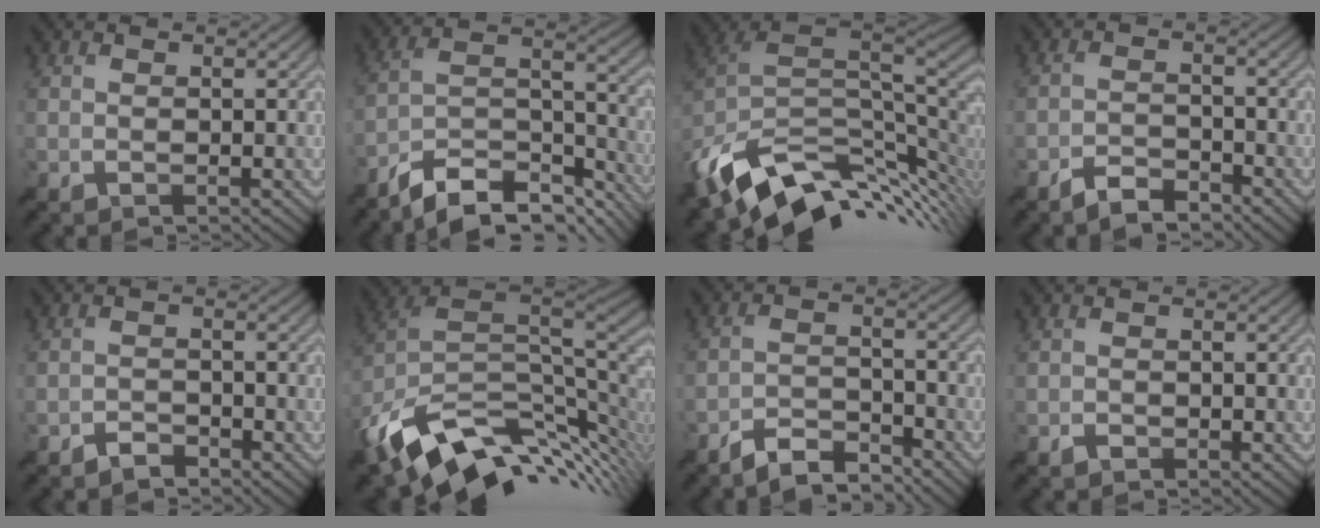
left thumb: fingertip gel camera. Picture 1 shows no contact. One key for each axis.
{"total": 11.6, "fx": -9.5, "fy": 3.3, "fz": 5.8, "tx": -0.099, "ty": 0.001, "tz": -0.177}
{"total": 14.2, "fx": -4.6, "fy": 8.6, "fz": 10.3, "tx": -0.217, "ty": -0.030, "tz": -0.067}
{"total": 3.6, "fx": -3.2, "fy": 1.0, "fz": 1.4, "tx": -0.022, "ty": 0.001, "tz": -0.066}
{"total": 1.8, "fx": -1.7, "fy": 0.6, "fz": 0.3, "tx": 0.002, "ty": 0.002, "tz": -0.036}
{"total": 15.1, "fx": -4.4, "fy": 9.2, "fz": 11.2, "tx": -0.241, "ty": -0.032, "tz": -0.061}
{"total": 5.4, "fx": -4.9, "fy": 1.2, "fz": 1.9, "tx": -0.034, "ty": -0.004, "tz": -0.097}
{"total": 0.8, "fx": -0.7, "fy": 0.4, "fz": 0.0, "tx": 0.007, "ty": -0.003, "tz": -0.013}